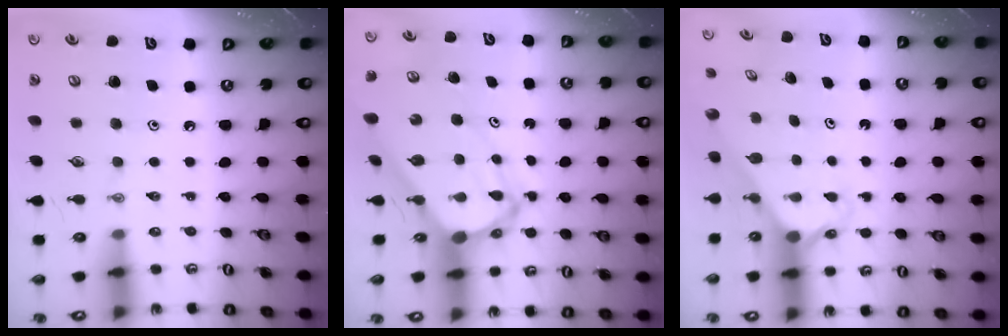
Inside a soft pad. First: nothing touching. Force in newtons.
{"total": 10.3, "press": 10.2, "slide": 1.0}
{"total": 2.3, "press": 2.3, "slide": 0.2}